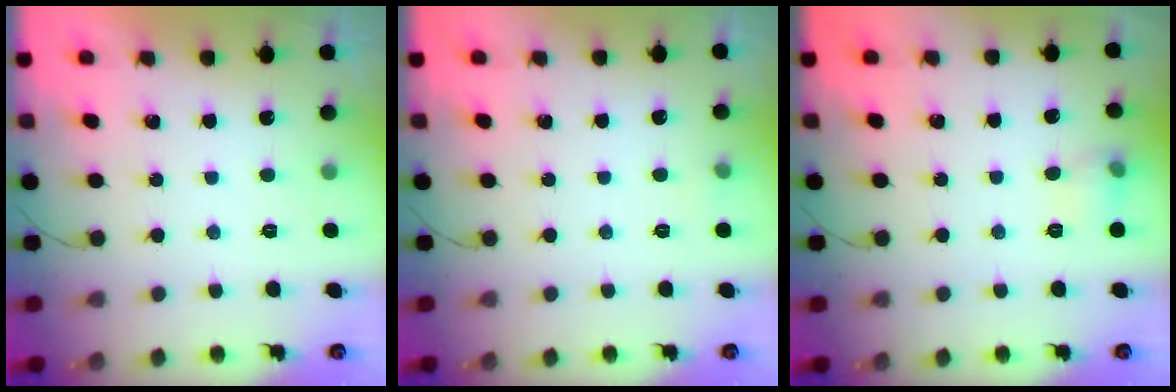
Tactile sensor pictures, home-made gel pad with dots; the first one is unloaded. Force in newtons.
{"total": 3.6, "press": 3.4, "slide": 1.3}
{"total": 5.5, "press": 5.4, "slide": 1.2}